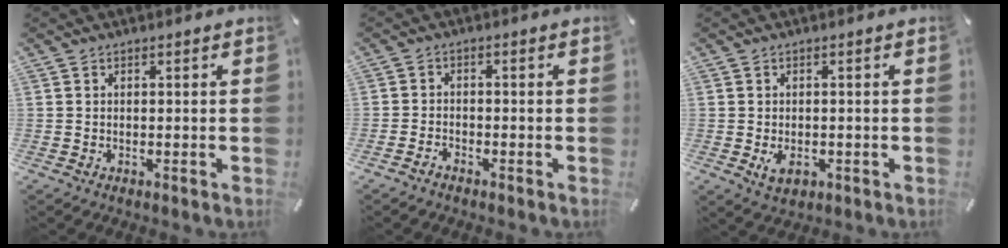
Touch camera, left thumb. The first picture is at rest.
{"total": 1.6, "force": [-1.5, 0.5, 0.3], "torque": [-0.009, 0.005, -0.031]}
{"total": 3.4, "force": [-0.9, 2.4, 2.2], "torque": [-0.044, -0.006, -0.017]}